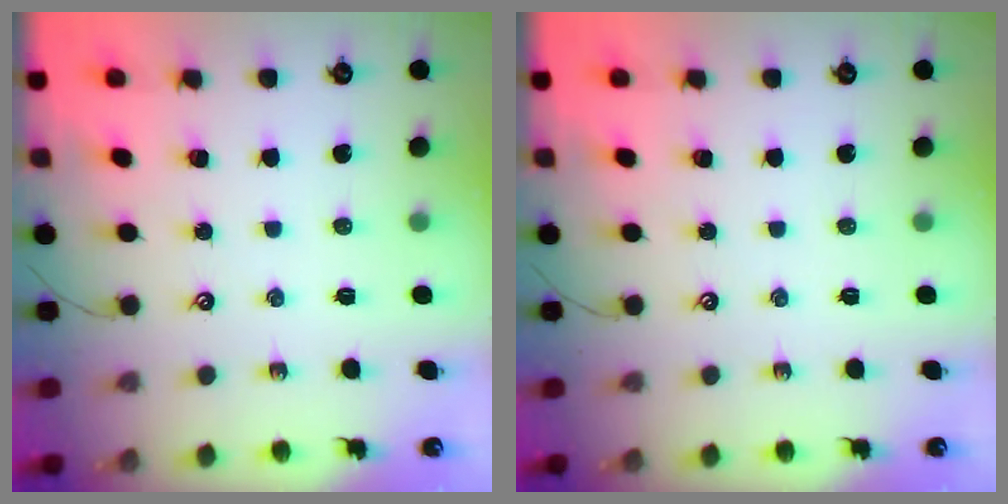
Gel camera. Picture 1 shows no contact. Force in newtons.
{"total": 0.0}